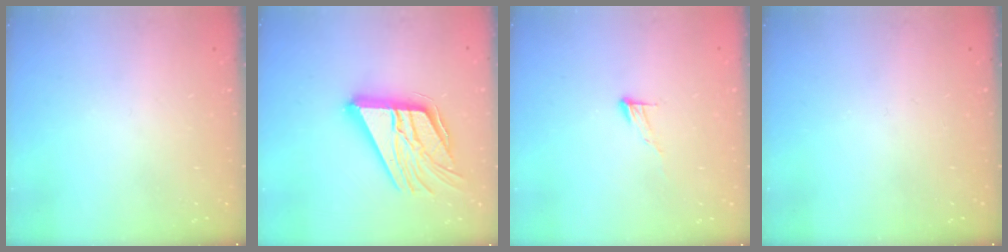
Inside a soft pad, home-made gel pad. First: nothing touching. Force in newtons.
{"total": 21.6, "press": 21.5, "slide": 2.3}
{"total": 5.6, "press": 5.6, "slide": 0.2}
{"total": 0.0}